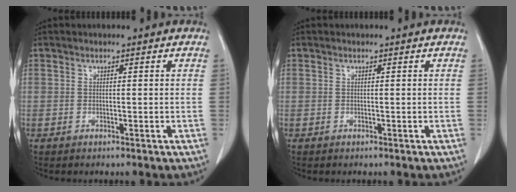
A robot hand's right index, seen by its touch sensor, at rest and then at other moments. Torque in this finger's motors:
{"motor_torque": [0.00, 0.00, 0.00, 0.00]}